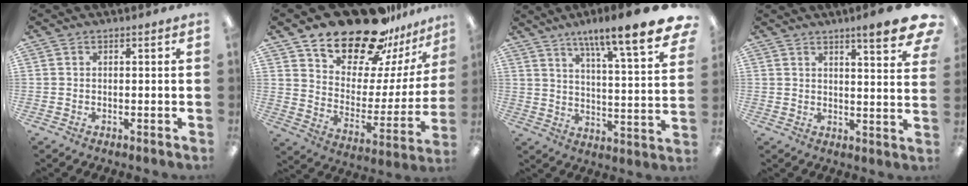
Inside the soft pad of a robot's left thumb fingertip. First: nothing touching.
{"total": 21.7, "force": [17.9, 9.3, 8.1], "torque": [-0.140, -0.122, 0.317]}
{"total": 13.9, "force": [10.4, 1.1, 9.2], "torque": [-0.141, -0.081, 0.157]}
{"total": 9.0, "force": [6.4, 1.4, 6.2], "torque": [-0.074, -0.043, 0.099]}